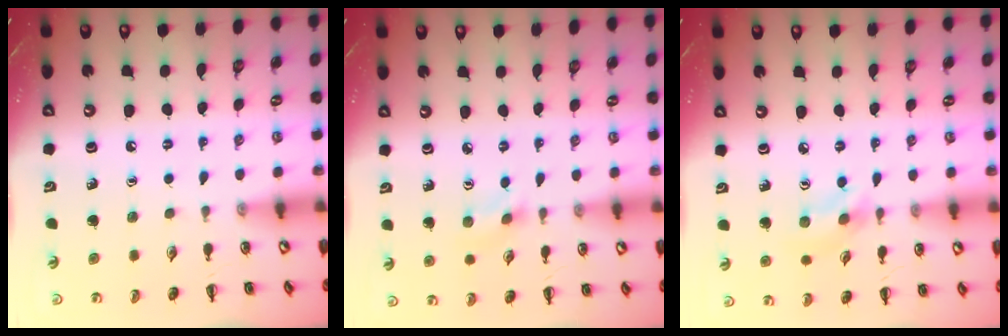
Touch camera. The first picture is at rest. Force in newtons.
{"total": 1.2, "press": 1.1, "slide": 0.3}
{"total": 2.9, "press": 2.9, "slide": 0.7}